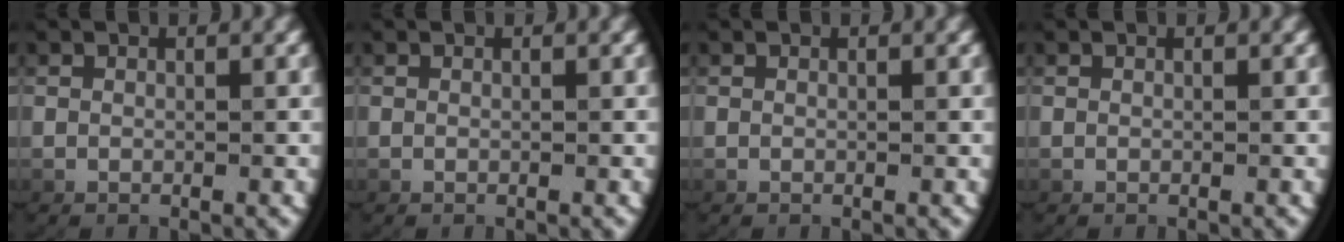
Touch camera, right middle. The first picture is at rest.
{"total": 0.0}
{"total": 0.0}
{"total": 0.0}